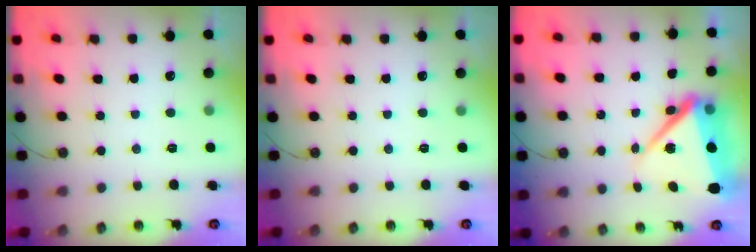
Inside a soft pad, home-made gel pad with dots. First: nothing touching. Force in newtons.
{"total": 0.0}
{"total": 14.1, "press": 11.3, "slide": 8.5}